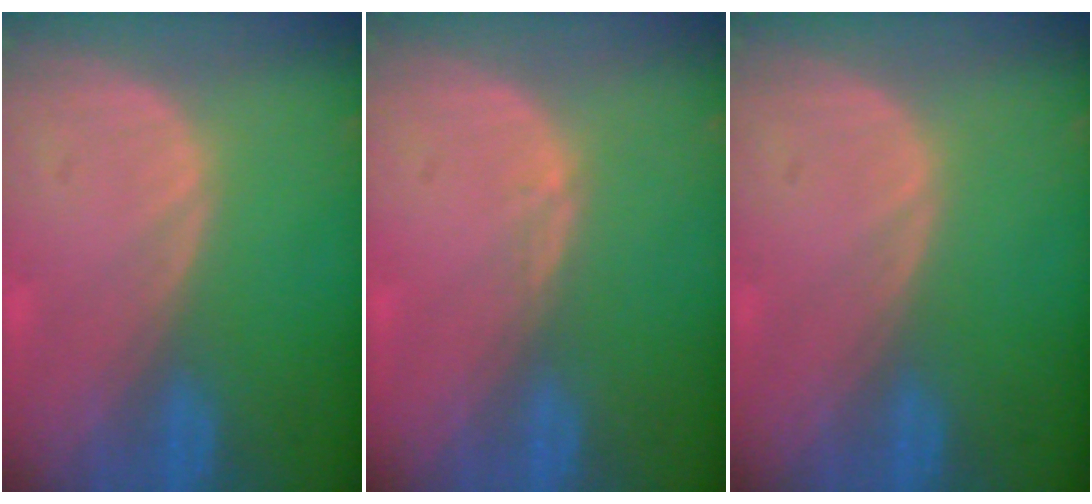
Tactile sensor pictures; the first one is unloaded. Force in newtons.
{"total": 0.6, "press": 0.4, "slide": 0.4}
{"total": 0.0}